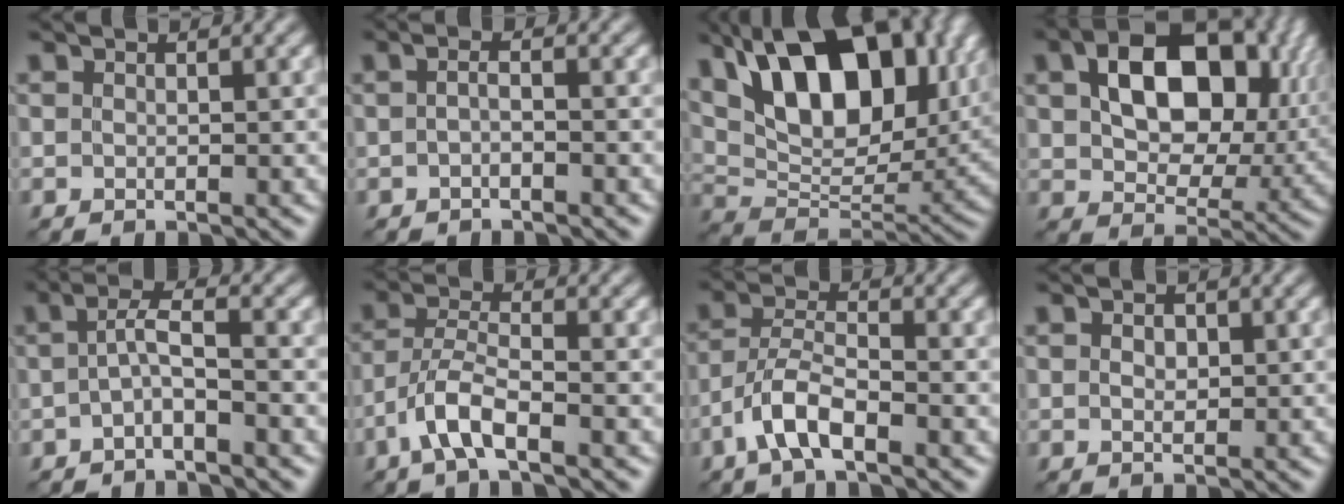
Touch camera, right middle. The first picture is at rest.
{"total": 1.2, "force": [-0.5, 0.2, 1.1], "torque": [-0.021, -0.002, -0.010]}
{"total": 15.0, "force": [7.1, 8.0, 10.6], "torque": [-0.173, 0.016, 0.120]}
{"total": 13.9, "force": [3.6, 8.7, 10.2], "torque": [-0.157, 0.008, 0.067]}
{"total": 2.4, "force": [-0.6, 0.5, 2.3], "torque": [-0.046, 0.006, -0.016]}
{"total": 4.1, "force": [-2.4, 1.0, 3.2], "torque": [-0.070, 0.007, -0.055]}
{"total": 4.3, "force": [-2.4, 1.4, 3.2], "torque": [-0.067, 0.008, -0.055]}
{"total": 1.1, "force": [0.2, 0.7, 0.8], "torque": [-0.013, 0.000, 0.002]}